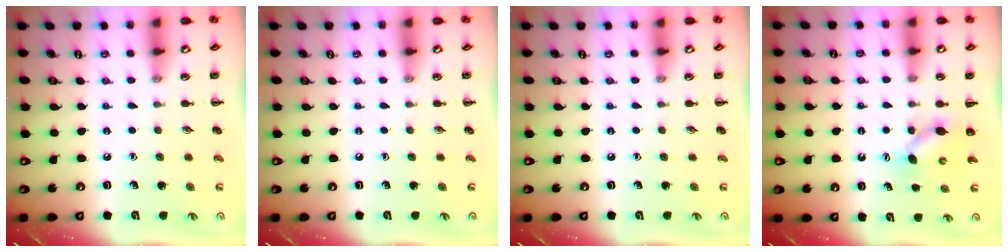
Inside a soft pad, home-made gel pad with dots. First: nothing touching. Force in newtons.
{"total": 0.0}
{"total": 0.0}
{"total": 4.7, "press": 4.6, "slide": 1.0}